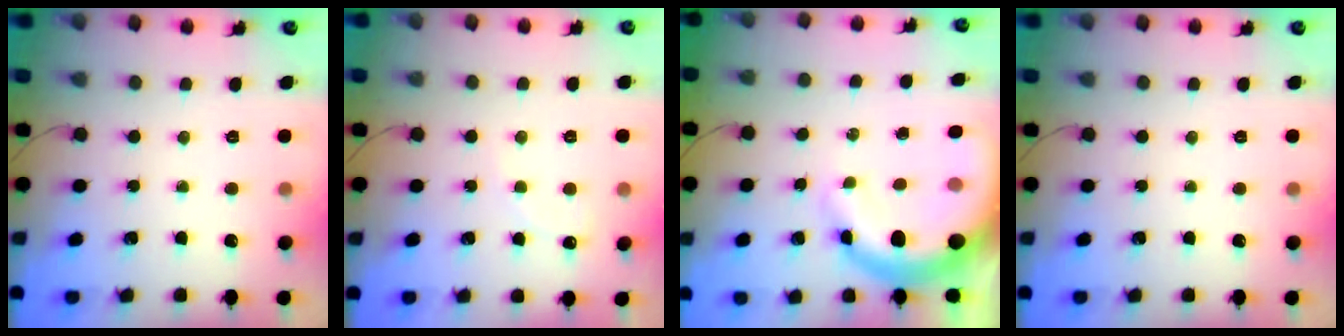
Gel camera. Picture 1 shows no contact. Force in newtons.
{"total": 4.6, "press": 4.5, "slide": 1.2}
{"total": 12.6, "press": 12.2, "slide": 3.0}
{"total": 0.0}